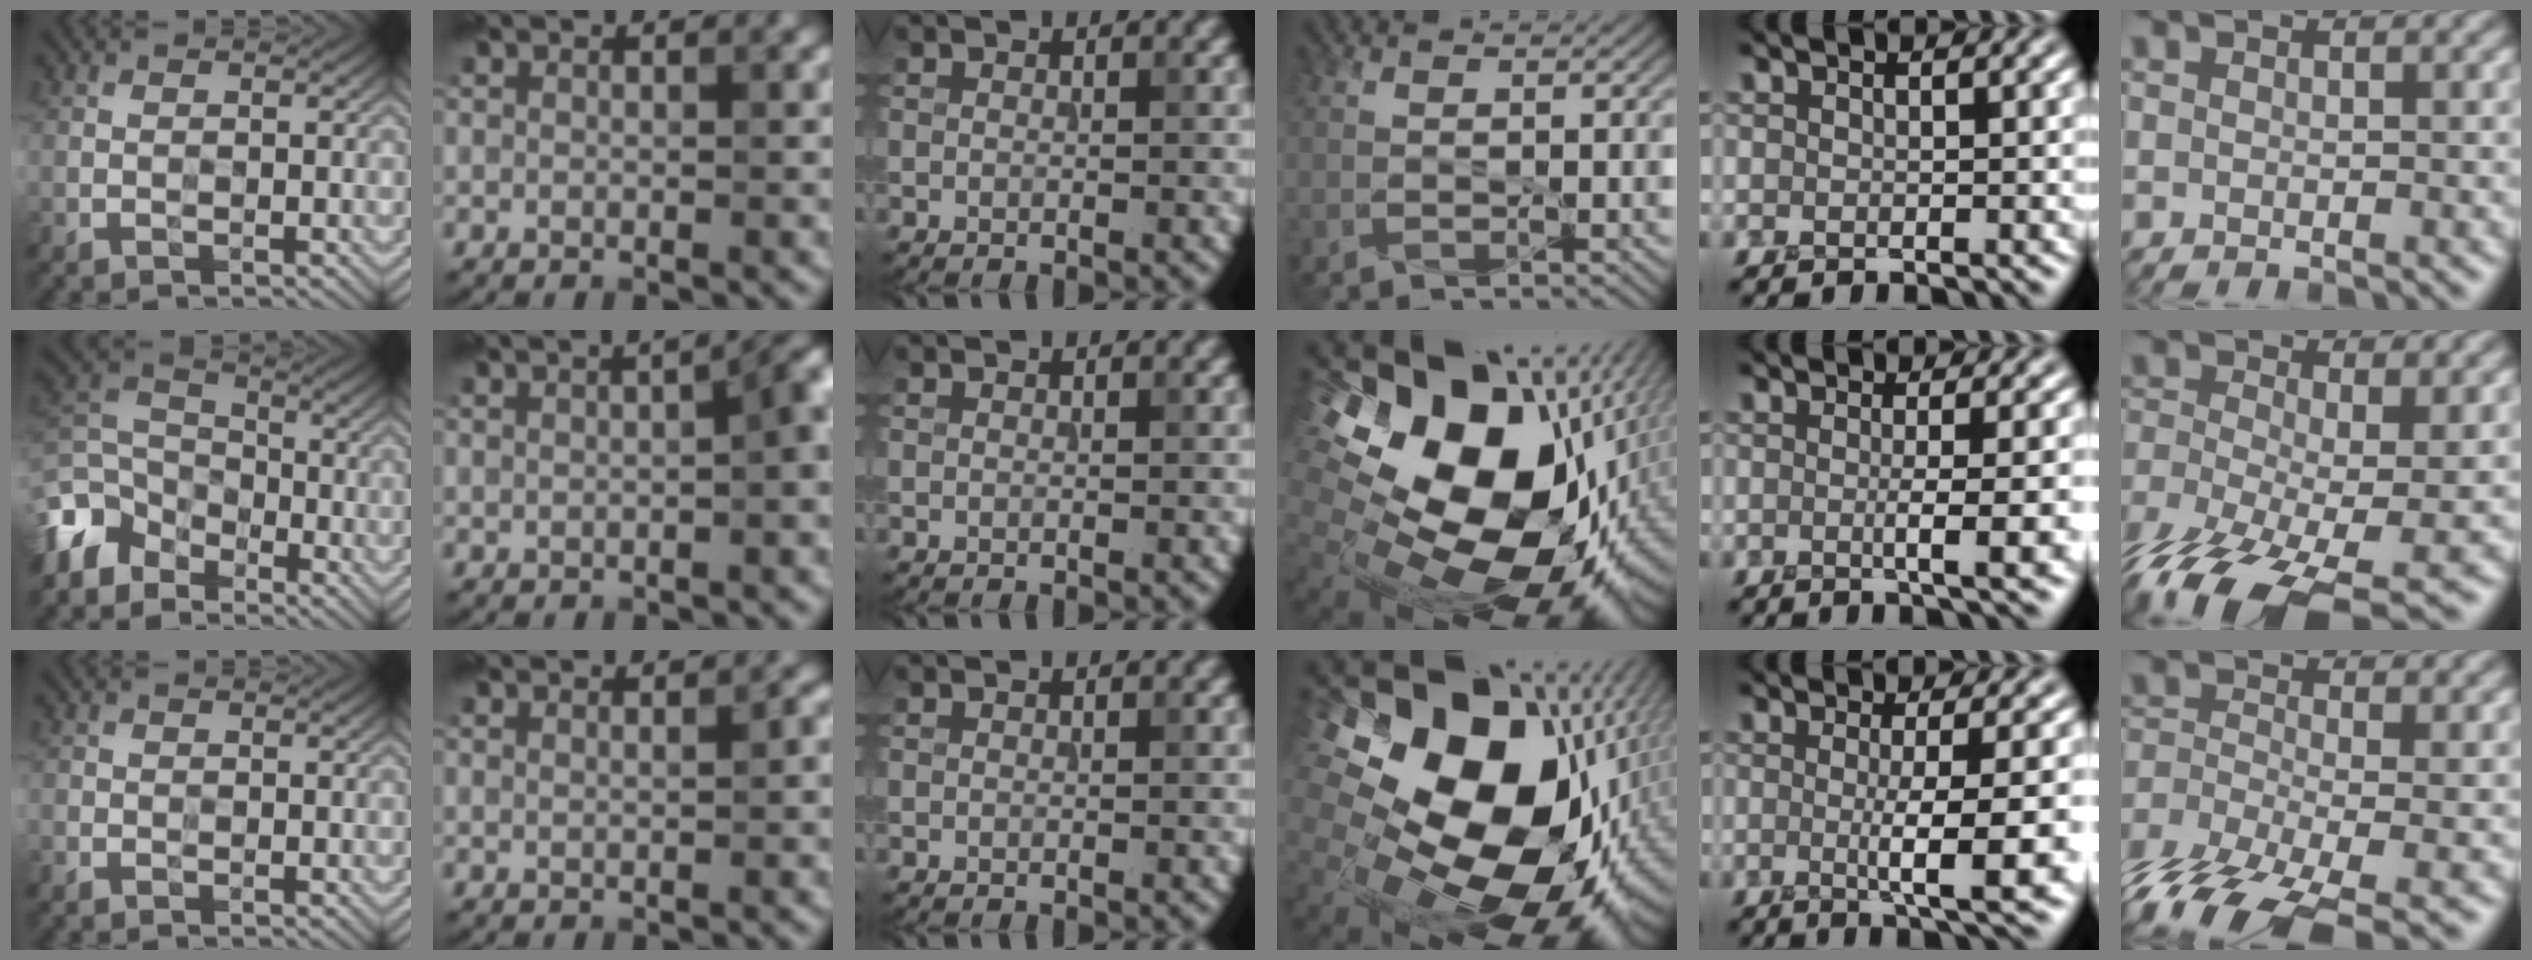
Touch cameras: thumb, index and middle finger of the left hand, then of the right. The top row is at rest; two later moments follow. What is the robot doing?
{"motion": "peel", "object": "tape"}